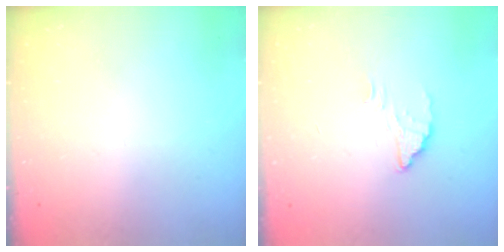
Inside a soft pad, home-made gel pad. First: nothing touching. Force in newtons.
{"total": 2.2, "press": 2.2, "slide": 0.1}